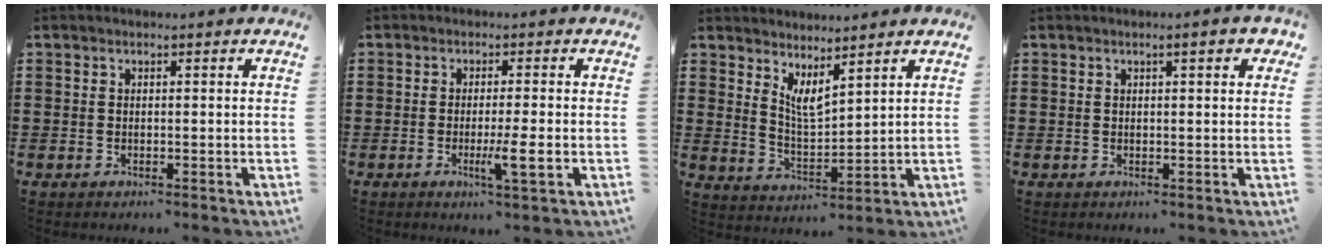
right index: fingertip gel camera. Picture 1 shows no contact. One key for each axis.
{"total": 4.0, "fx": -1.1, "fy": -0.1, "fz": 3.8, "tx": -0.071, "ty": -0.013, "tz": -0.022}
{"total": 4.0, "fx": 3.3, "fy": 0.6, "fz": 2.1, "tx": -0.050, "ty": -0.015, "tz": 0.060}
{"total": 2.1, "fx": 0.9, "fy": 0.3, "fz": 1.9, "tx": -0.030, "ty": 0.001, "tz": 0.011}